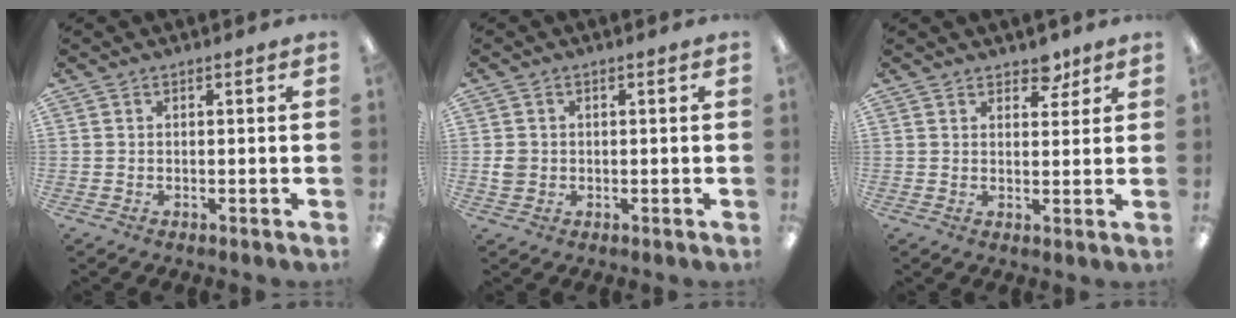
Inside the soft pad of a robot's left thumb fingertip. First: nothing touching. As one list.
[{"total": 2.5, "force": [-0.1, 2.3, 1.0], "torque": [-0.010, 0.001, -0.003]}, {"total": 4.7, "force": [3.7, 2.4, 1.7], "torque": [0.000, -0.022, 0.061]}]